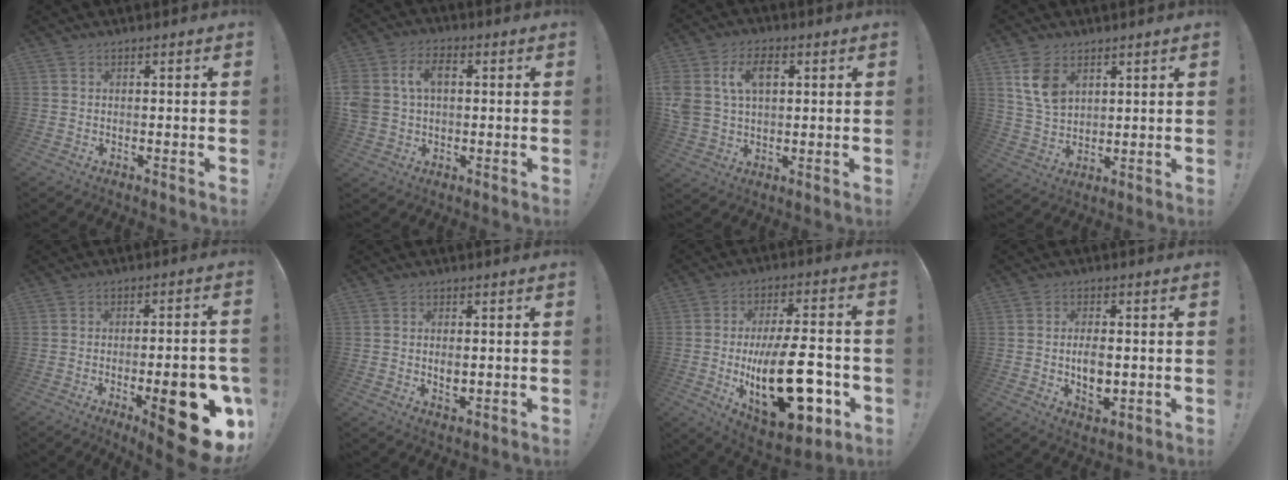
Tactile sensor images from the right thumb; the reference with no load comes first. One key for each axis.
{"total": 9.5, "fx": 1.9, "fy": 7.0, "fz": 6.2, "tx": -0.132, "ty": 0.009, "tz": 0.036}
{"total": 10.7, "fx": 3.5, "fy": 7.5, "fz": 6.8, "tx": -0.137, "ty": 0.003, "tz": 0.066}
{"total": 9.9, "fx": 4.9, "fy": 6.6, "fz": 5.6, "tx": -0.099, "ty": -0.017, "tz": 0.095}
{"total": 18.8, "fx": -7.0, "fy": 5.9, "fz": 16.4, "tx": -0.195, "ty": 0.031, "tz": -0.087}
{"total": 3.0, "fx": 0.2, "fy": 1.7, "fz": 2.4, "tx": -0.039, "ty": -0.003, "tz": -0.001}
{"total": 26.8, "fx": -5.4, "fy": 12.4, "fz": 23.1, "tx": -0.384, "ty": 0.029, "tz": -0.069}
{"total": 6.6, "fx": -0.4, "fy": 3.8, "fz": 5.5, "tx": -0.078, "ty": -0.006, "tz": -0.008}